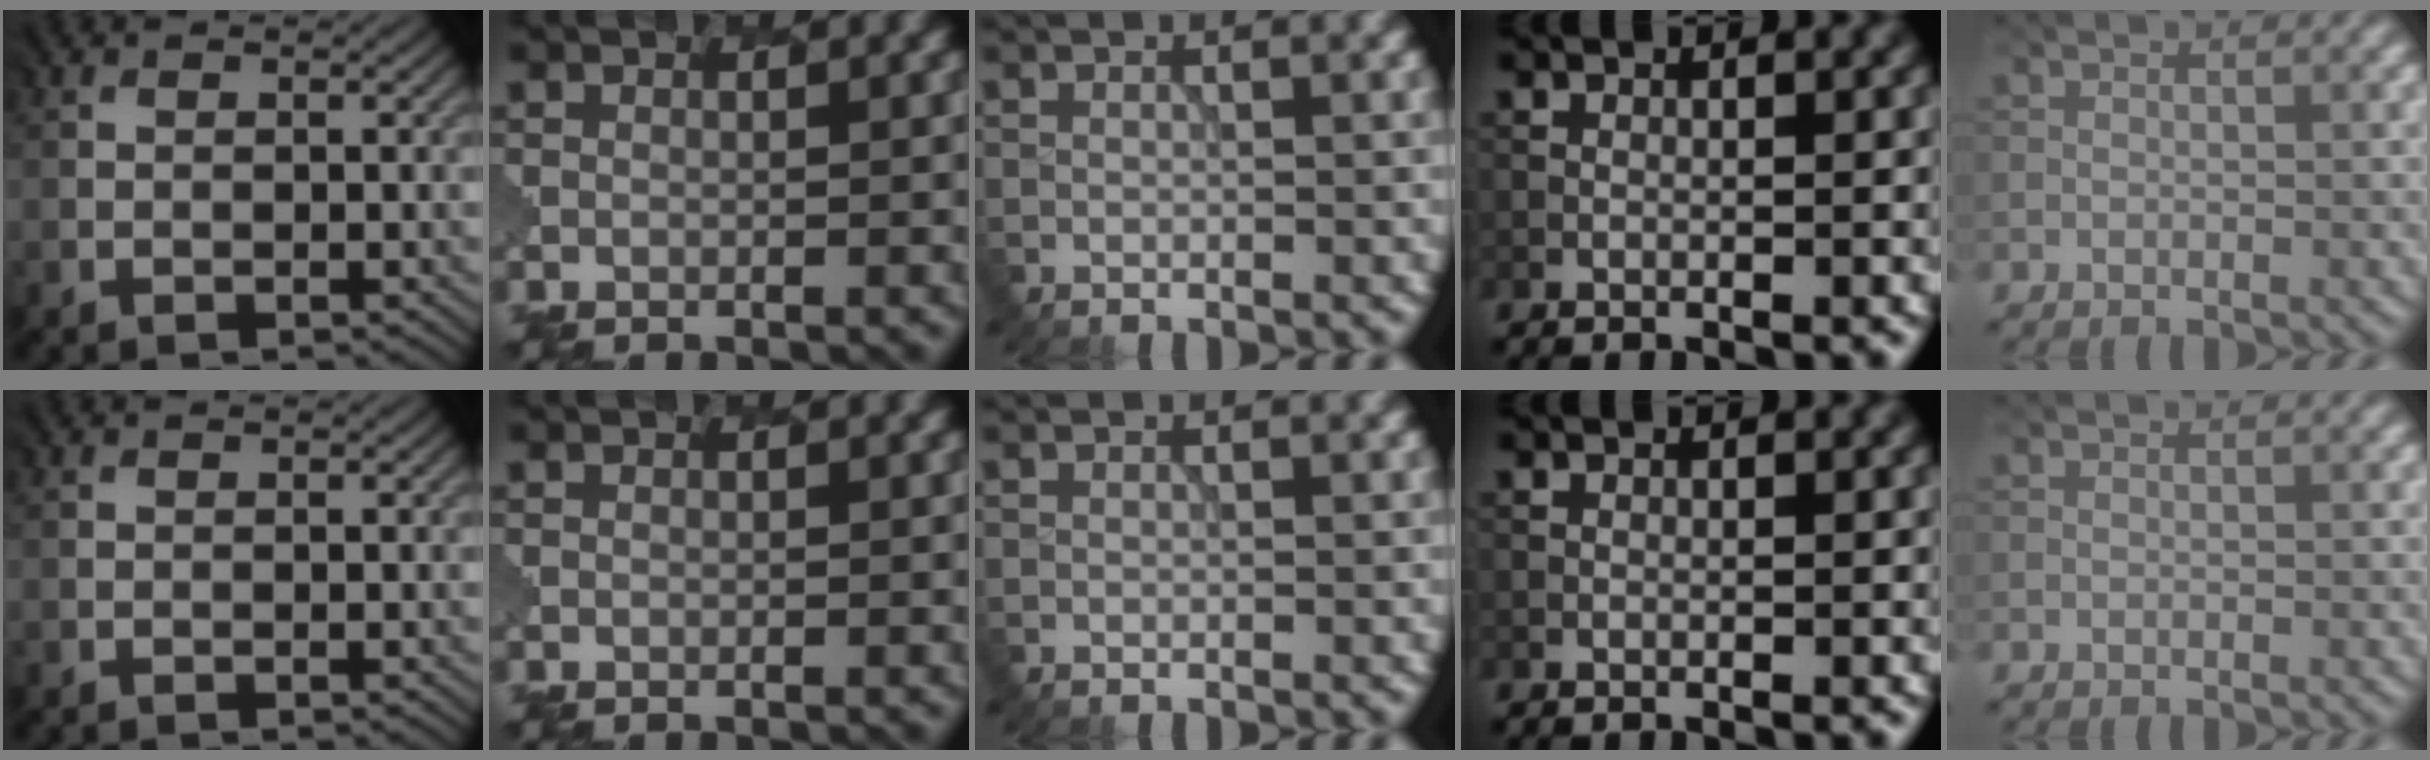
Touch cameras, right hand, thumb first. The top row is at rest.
{}